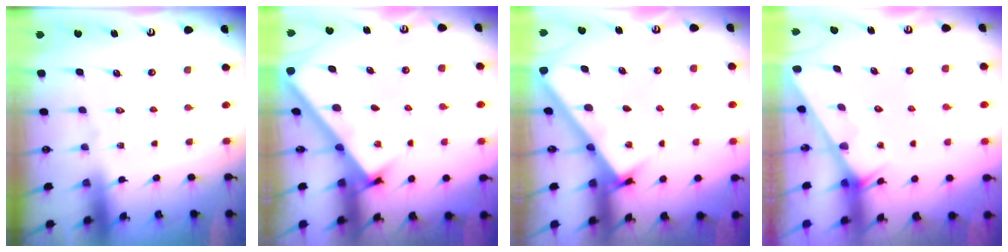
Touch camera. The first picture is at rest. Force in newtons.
{"total": 2.5, "press": 2.5, "slide": 0.3}
{"total": 3.0, "press": 3.0, "slide": 0.2}
{"total": 1.5, "press": 1.5, "slide": 0.1}